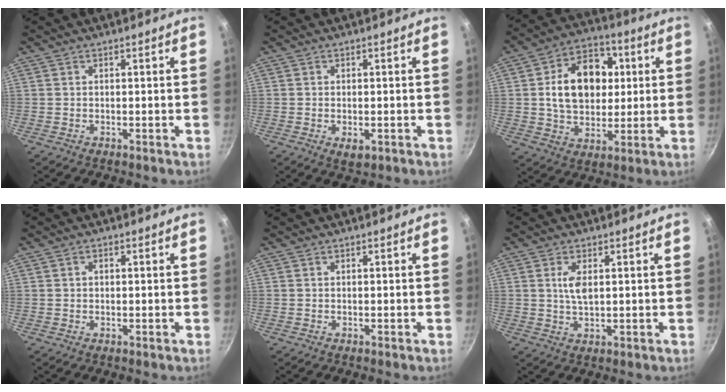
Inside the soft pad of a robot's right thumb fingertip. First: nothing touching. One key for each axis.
{"total": 2.8, "fx": -0.8, "fy": 1.6, "fz": 2.2, "tx": -0.035, "ty": -0.007, "tz": -0.011}
{"total": 17.0, "fx": 2.6, "fy": 12.4, "fz": 11.4, "tx": -0.141, "ty": 0.014, "tz": 0.035}
{"total": 1.1, "fx": 0.1, "fy": 0.9, "fz": 0.6, "tx": -0.008, "ty": 0.004, "tz": 0.001}
{"total": 0.0}
{"total": 4.0, "fx": 1.0, "fy": 1.9, "fz": 3.4, "tx": -0.062, "ty": -0.005, "tz": 0.020}